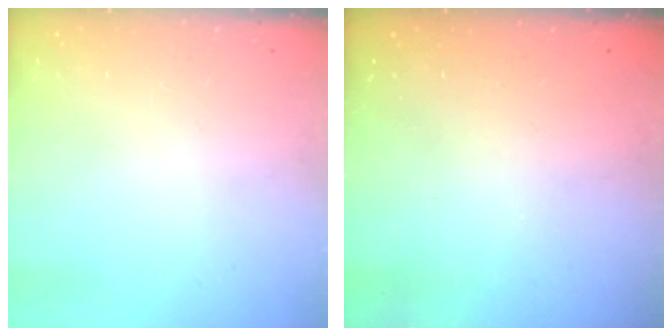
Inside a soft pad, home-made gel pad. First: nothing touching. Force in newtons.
{"total": 1.8, "press": 1.7, "slide": 0.5}